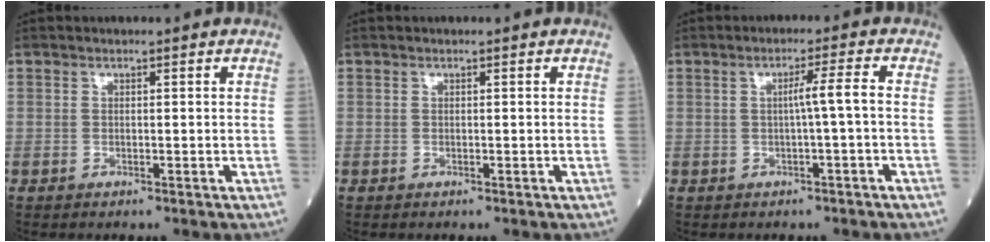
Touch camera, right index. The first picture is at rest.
{"total": 0.0}
{"total": 2.9, "force": [-0.4, -0.6, 2.8], "torque": [-0.043, 0.005, -0.006]}